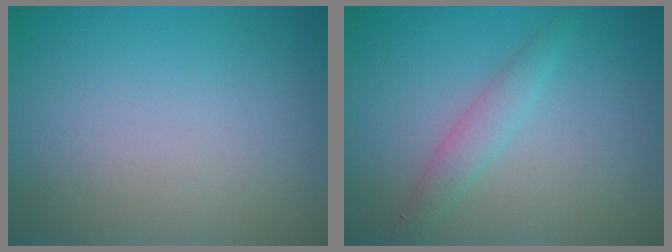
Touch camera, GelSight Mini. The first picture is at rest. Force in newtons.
{"total": 1.9, "press": 1.9, "slide": 0.1}